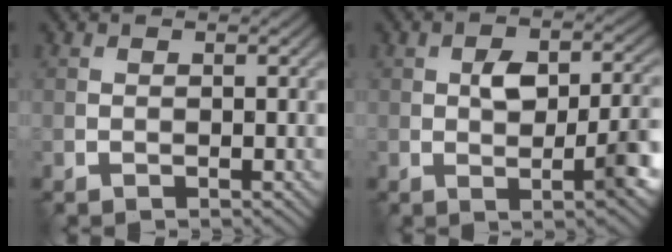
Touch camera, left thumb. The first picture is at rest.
{"total": 8.6, "force": [-0.5, 3.8, 7.7], "torque": [-0.110, 0.003, -0.010]}